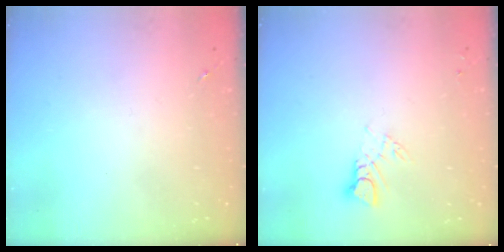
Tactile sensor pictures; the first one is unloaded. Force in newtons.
{"total": 4.6, "press": 4.6, "slide": 0.1}